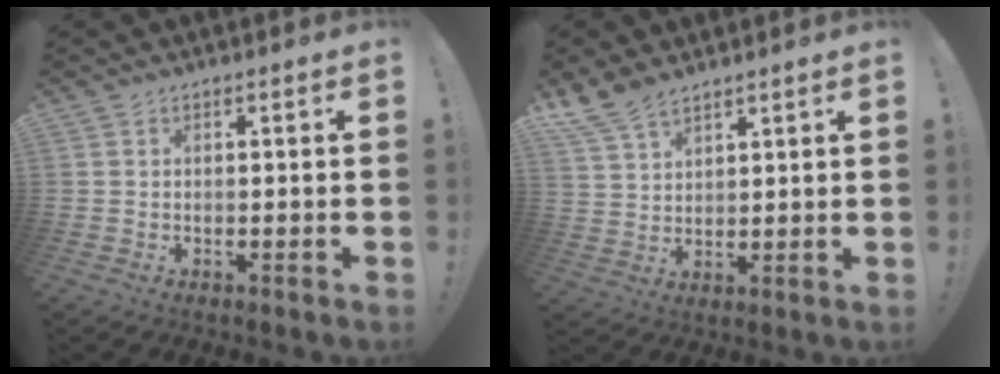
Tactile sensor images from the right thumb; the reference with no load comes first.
{"total": 8.5, "force": [6.8, 4.1, 3.2], "torque": [-0.069, -0.034, 0.136]}